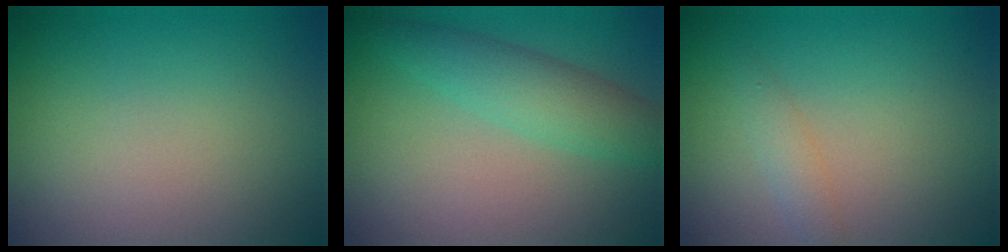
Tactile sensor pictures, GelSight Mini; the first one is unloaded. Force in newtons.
{"total": 3.7, "press": 3.7, "slide": 0.1}
{"total": 1.4, "press": 1.4, "slide": 0.1}